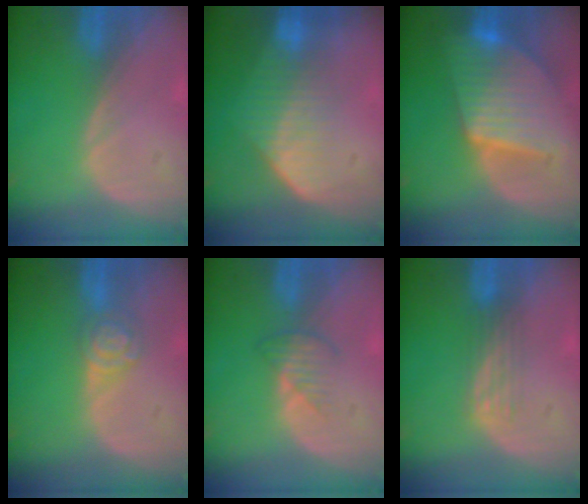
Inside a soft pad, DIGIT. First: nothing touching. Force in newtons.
{"total": 7.4, "press": 6.4, "slide": 3.8}
{"total": 10.0, "press": 10.0, "slide": 0.8}
{"total": 4.3, "press": 4.0, "slide": 1.7}
{"total": 2.8, "press": 2.7, "slide": 0.8}
{"total": 2.8, "press": 2.5, "slide": 1.3}